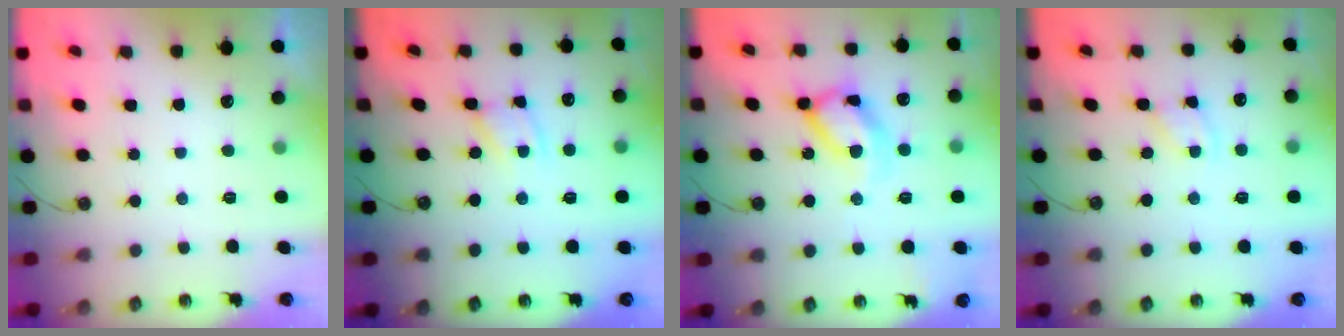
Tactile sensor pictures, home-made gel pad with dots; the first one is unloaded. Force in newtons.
{"total": 3.2, "press": 3.2, "slide": 0.2}
{"total": 15.4, "press": 15.4, "slide": 0.6}
{"total": 1.8, "press": 1.8, "slide": 0.3}